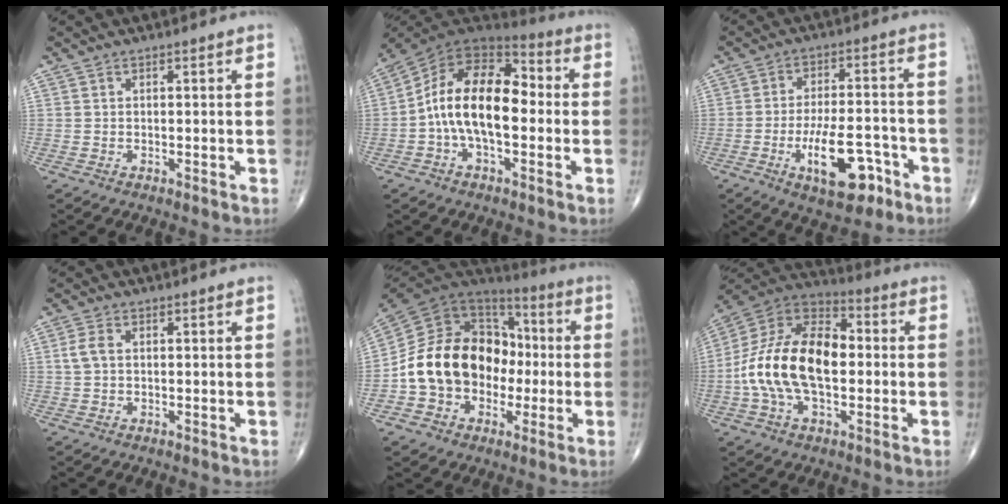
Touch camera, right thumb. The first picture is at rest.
{"total": 16.7, "force": [-1.3, 9.1, 14.0], "torque": [-0.223, 0.043, -0.035]}
{"total": 12.7, "force": [-5.7, 5.3, 10.0], "torque": [-0.148, 0.026, -0.085]}
{"total": 2.8, "force": [0.4, 1.8, 2.2], "torque": [-0.053, 0.007, 0.005]}
{"total": 21.1, "force": [-2.8, 16.3, 13.0], "torque": [-0.201, 0.050, -0.046]}
{"total": 20.9, "force": [-1.2, 12.0, 17.1], "torque": [-0.315, 0.032, -0.026]}